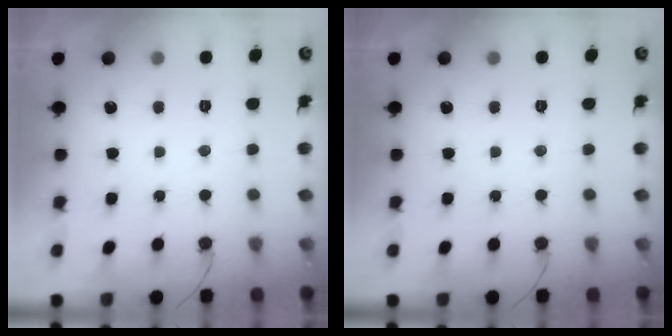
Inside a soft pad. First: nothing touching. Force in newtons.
{"total": 0.0}